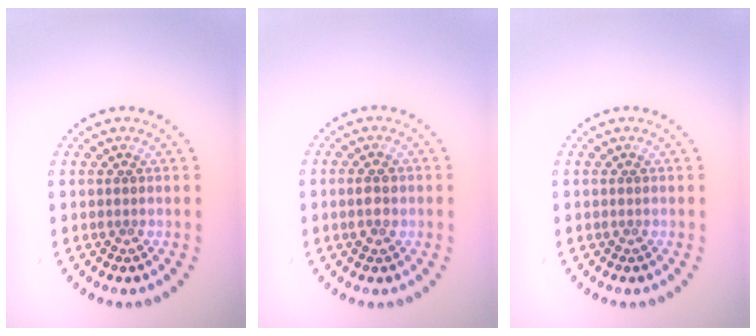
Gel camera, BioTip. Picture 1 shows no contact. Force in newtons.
{"total": 1.7, "press": 1.7, "slide": 0.2}
{"total": 0.0}